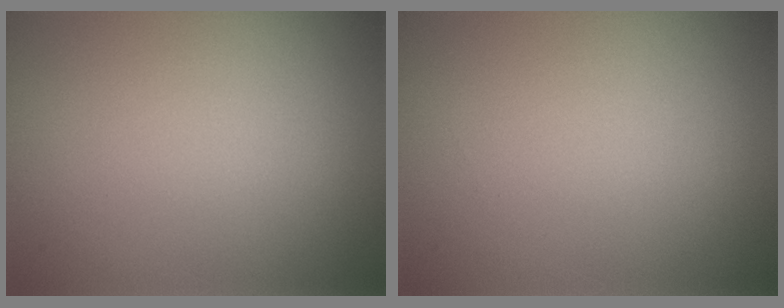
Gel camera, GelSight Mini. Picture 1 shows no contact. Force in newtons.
{"total": 0.0}